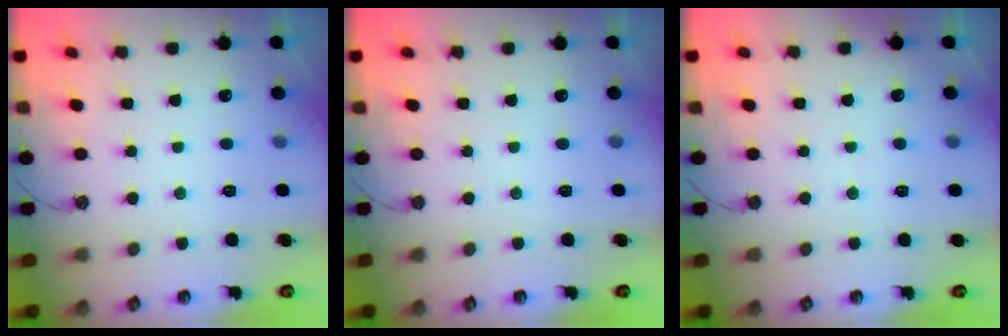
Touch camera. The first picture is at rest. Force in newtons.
{"total": 0.0}
{"total": 1.2, "press": 1.2, "slide": 0.1}